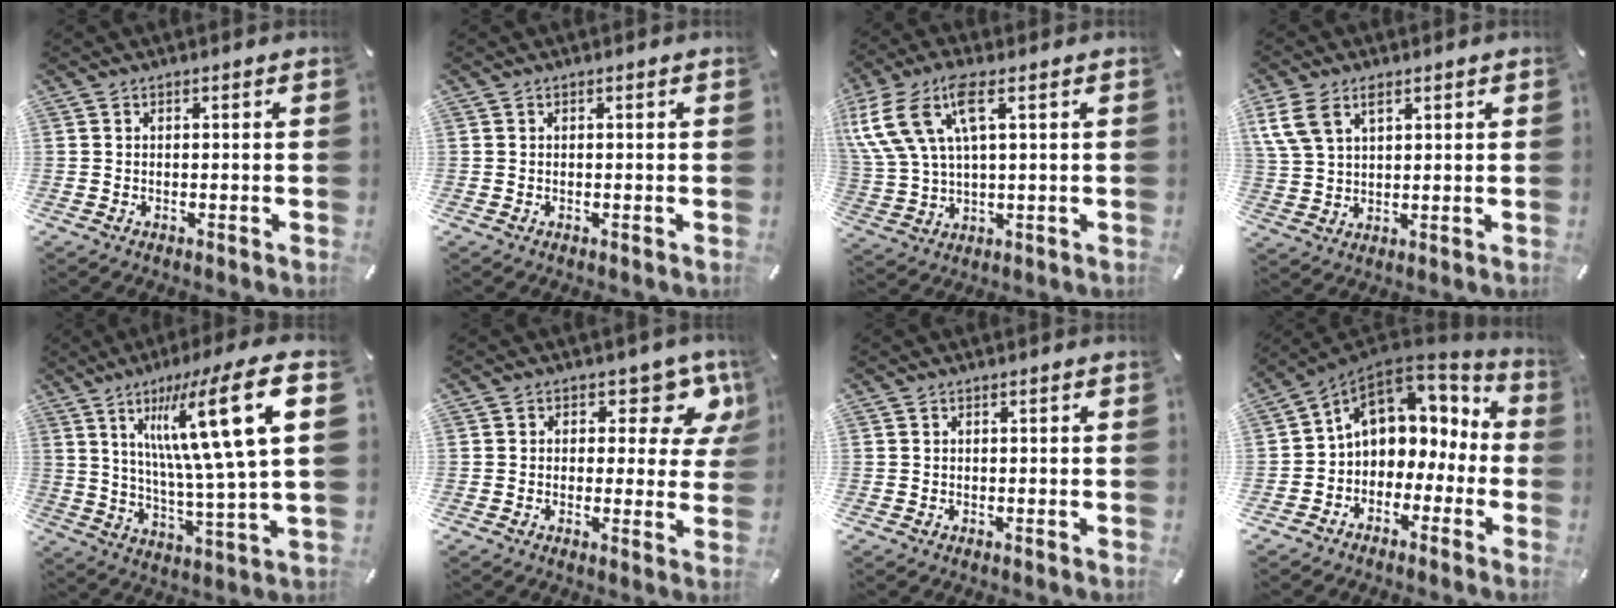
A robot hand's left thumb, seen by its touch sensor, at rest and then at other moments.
{"total": 0.0}
{"total": 13.6, "force": [5.7, 5.5, 11.1], "torque": [-0.247, -0.010, 0.105]}
{"total": 7.5, "force": [3.9, 4.8, 4.2], "torque": [-0.107, -0.002, 0.073]}
{"total": 20.7, "force": [7.6, 3.5, 19.0], "torque": [-0.326, -0.024, 0.096]}
{"total": 8.9, "force": [4.4, 5.5, 5.5], "torque": [-0.058, -0.030, 0.071]}
{"total": 0.0}
{"total": 9.6, "force": [3.2, 8.0, 4.1], "torque": [-0.084, -0.013, 0.066]}